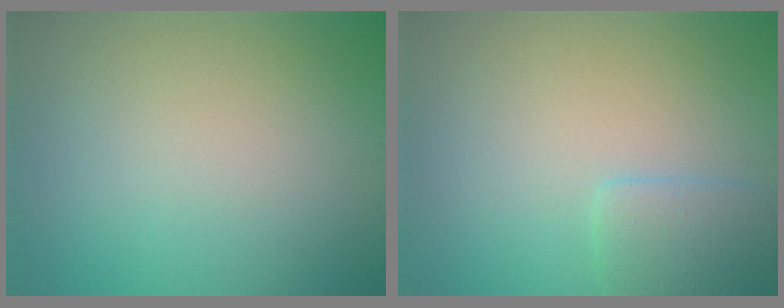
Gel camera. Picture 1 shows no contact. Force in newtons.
{"total": 2.6, "press": 2.5, "slide": 0.2}